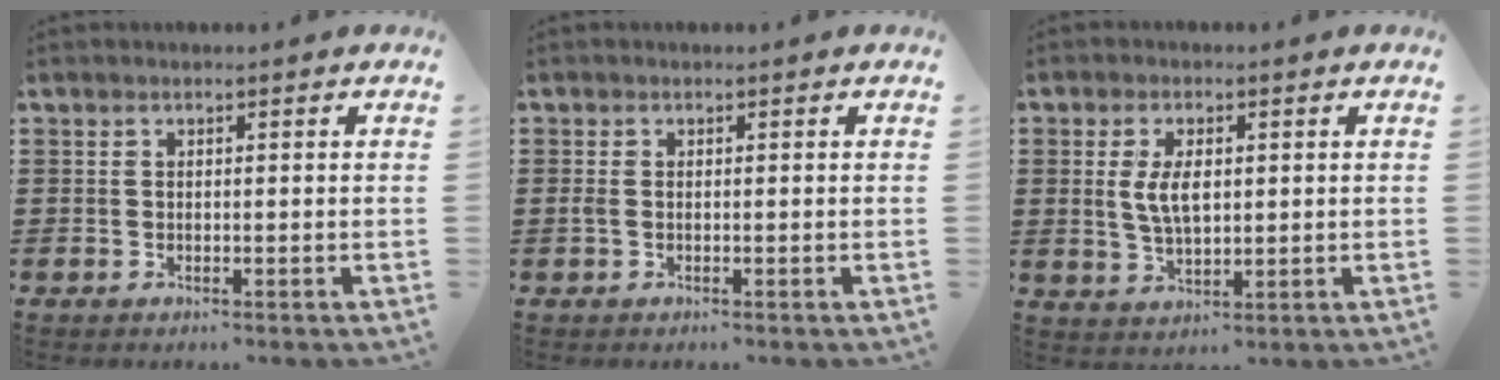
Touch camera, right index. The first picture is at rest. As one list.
[{"total": 0.8, "force": [-0.2, 0.3, 0.7], "torque": [-0.024, -0.004, -0.006]}, {"total": 5.4, "force": [0.7, 2.6, 4.7], "torque": [-0.094, 0.002, 0.006]}]